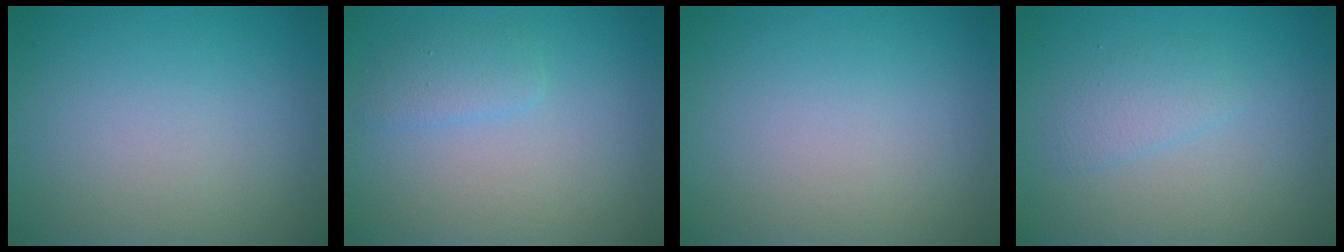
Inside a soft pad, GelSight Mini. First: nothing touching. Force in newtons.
{"total": 1.5, "press": 1.5, "slide": 0.1}
{"total": 0.0}
{"total": 1.6, "press": 1.6, "slide": 0.0}